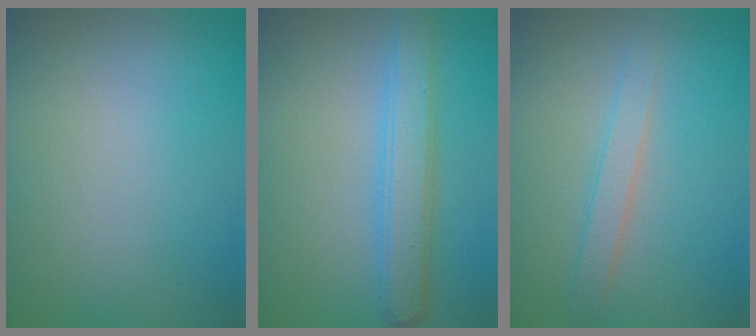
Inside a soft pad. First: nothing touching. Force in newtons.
{"total": 3.7, "press": 3.7, "slide": 0.1}
{"total": 1.9, "press": 1.9, "slide": 0.1}